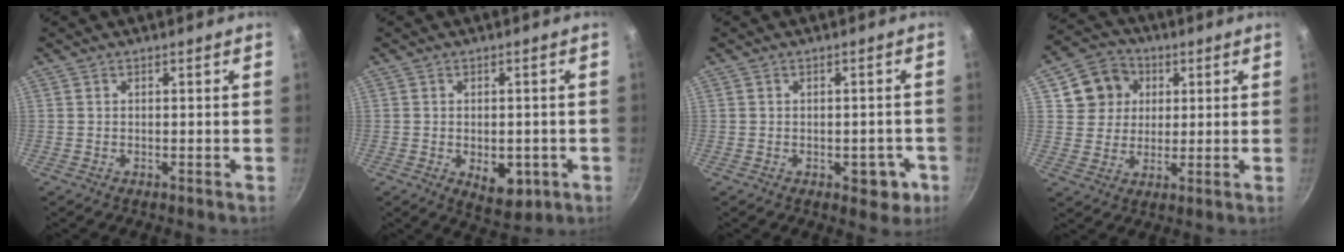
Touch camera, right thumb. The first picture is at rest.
{"total": 7.2, "force": [-2.0, 4.4, 5.4], "torque": [-0.049, -0.002, -0.017]}
{"total": 5.0, "force": [-1.7, 3.2, 3.5], "torque": [-0.013, 0.013, -0.015]}
{"total": 9.7, "force": [3.2, 8.5, 3.3], "torque": [-0.028, 0.011, 0.050]}